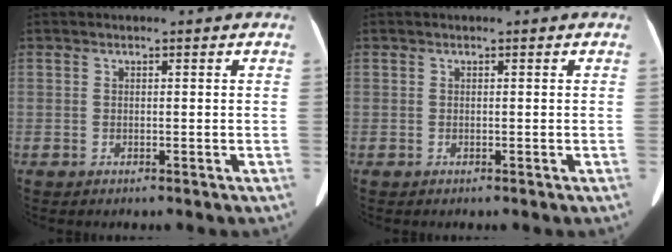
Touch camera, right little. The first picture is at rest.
{"total": 0.0}